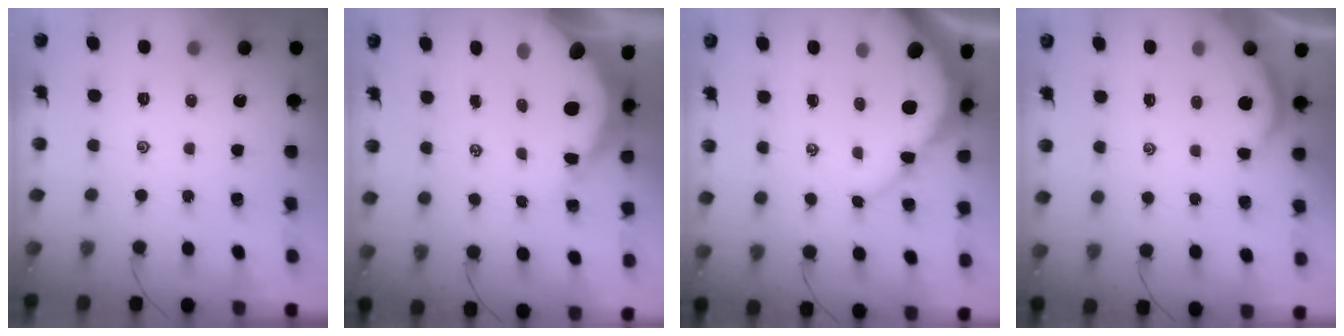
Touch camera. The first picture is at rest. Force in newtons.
{"total": 13.4, "press": 13.3, "slide": 1.4}
{"total": 8.2, "press": 8.1, "slide": 0.9}
{"total": 2.0, "press": 2.0, "slide": 0.2}